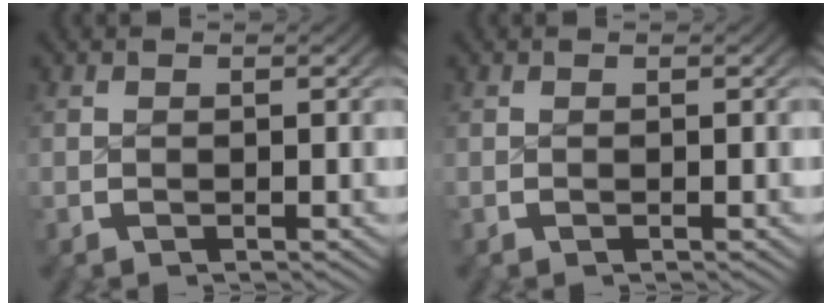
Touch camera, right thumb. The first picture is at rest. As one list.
[{"total": 0.0}]